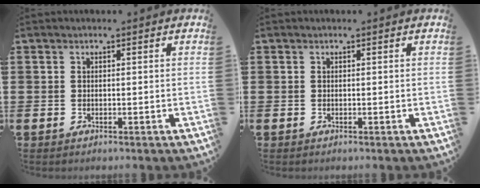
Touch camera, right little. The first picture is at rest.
{"total": 0.0}